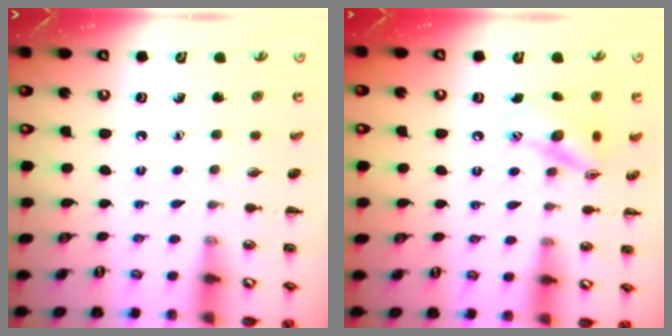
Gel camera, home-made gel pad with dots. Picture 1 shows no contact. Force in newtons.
{"total": 13.7, "press": 13.5, "slide": 2.2}